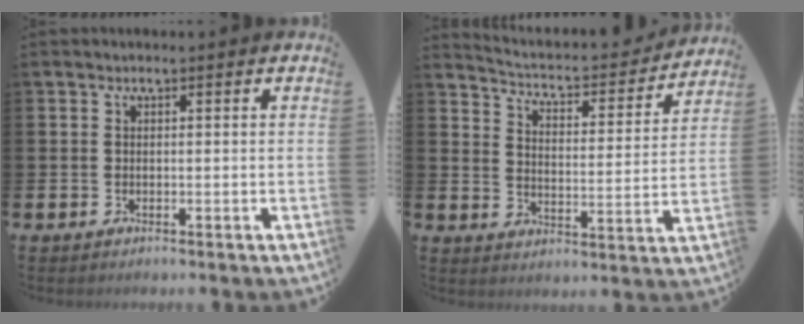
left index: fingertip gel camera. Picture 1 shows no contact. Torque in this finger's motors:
{"motor_torque": [0.35, -1.78, 0.14, -0.01]}